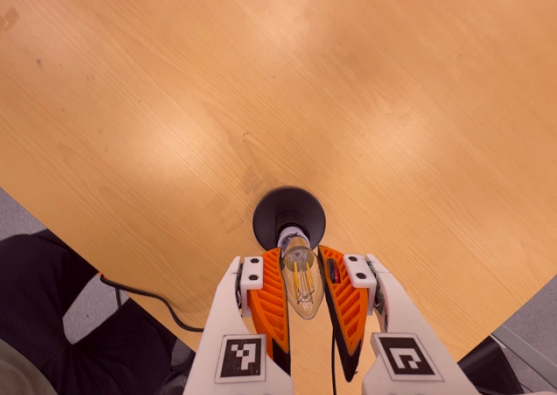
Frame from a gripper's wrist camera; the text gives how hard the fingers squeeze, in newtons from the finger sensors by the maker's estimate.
{"total": 20.0, "left": 21.2, "right": 18.8}